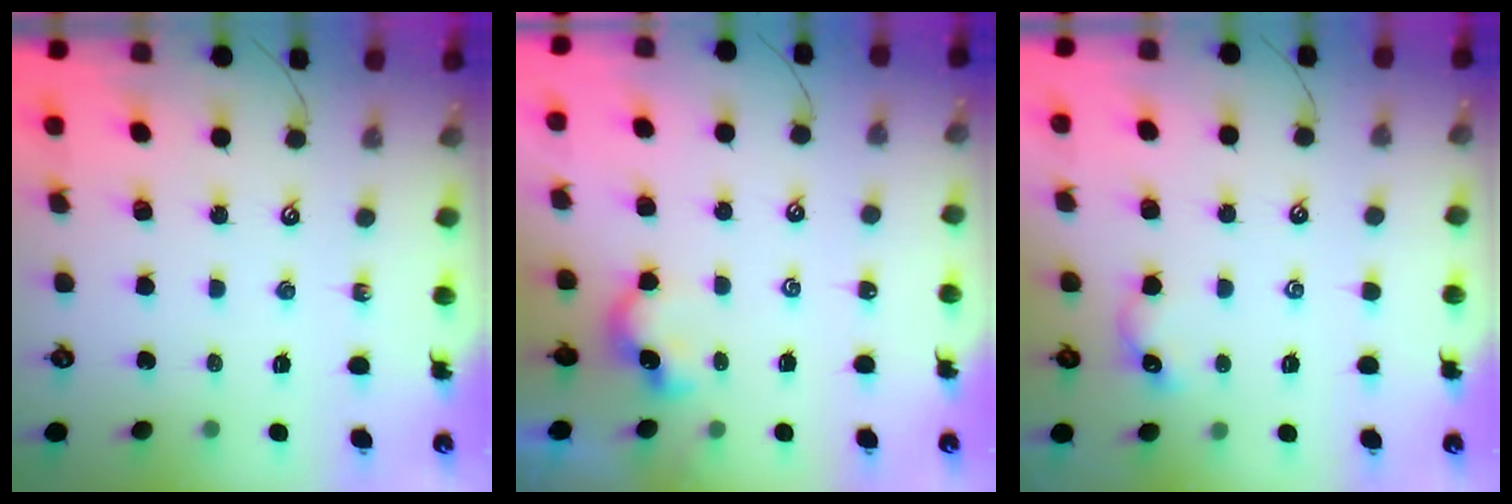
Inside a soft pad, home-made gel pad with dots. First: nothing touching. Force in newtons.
{"total": 2.5, "press": 2.5, "slide": 0.3}
{"total": 2.9, "press": 2.8, "slide": 0.7}